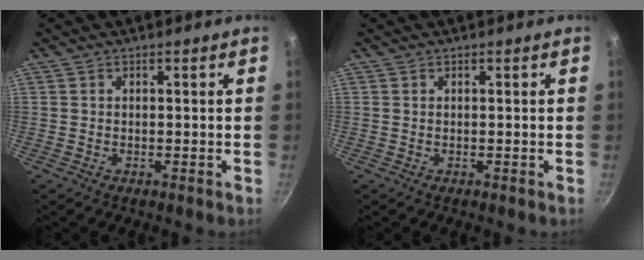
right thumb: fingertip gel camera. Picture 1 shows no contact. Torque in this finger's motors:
{"motor_torque": [-0.42, 0.40, -0.25, 0.22, 0.00]}